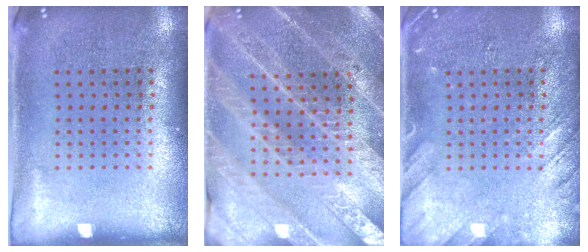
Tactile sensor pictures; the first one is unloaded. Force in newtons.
{"total": 3.8, "press": 3.6, "slide": 1.4}
{"total": 2.3, "press": 2.3, "slide": 0.3}